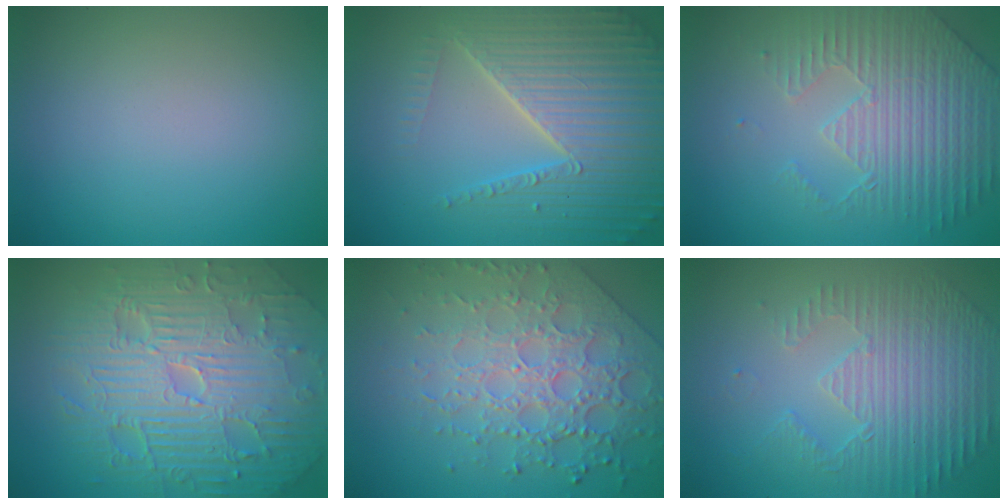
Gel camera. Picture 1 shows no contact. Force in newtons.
{"total": 7.1, "press": 6.9, "slide": 1.7}
{"total": 4.3, "press": 4.1, "slide": 1.1}
{"total": 11.7, "press": 7.5, "slide": 9.0}
{"total": 7.5, "press": 5.4, "slide": 5.1}
{"total": 5.0, "press": 3.5, "slide": 3.5}